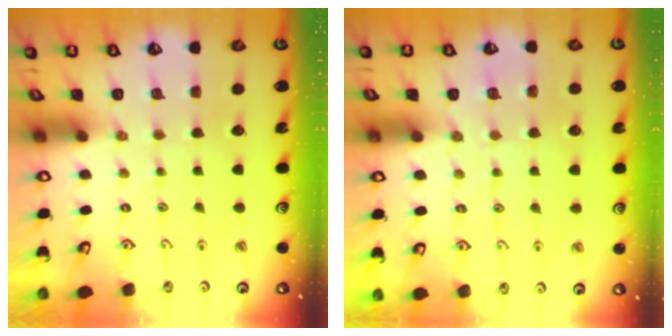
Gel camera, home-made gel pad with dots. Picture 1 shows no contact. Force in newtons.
{"total": 4.0, "press": 4.0, "slide": 0.8}